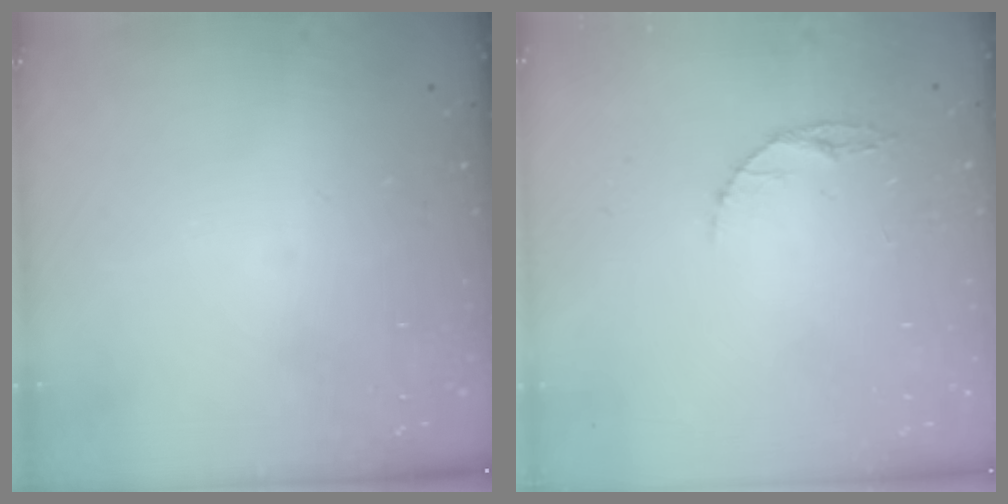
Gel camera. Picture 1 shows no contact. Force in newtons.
{"total": 4.7, "press": 4.7, "slide": 0.6}